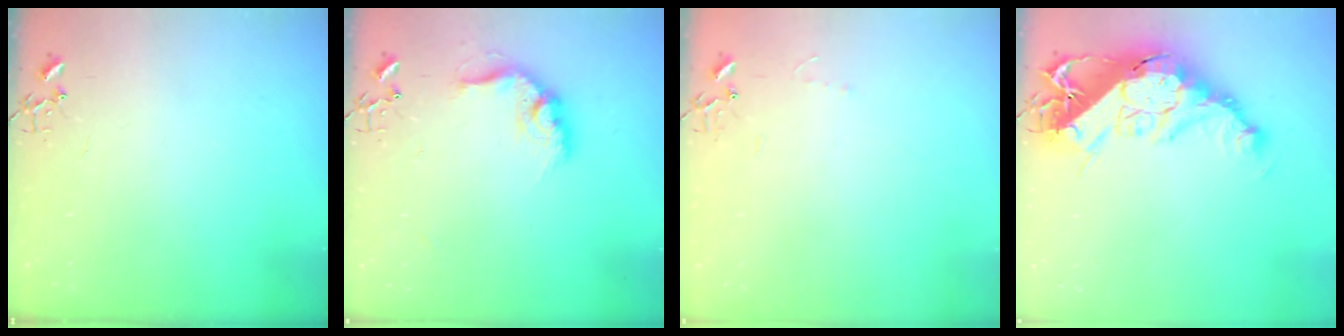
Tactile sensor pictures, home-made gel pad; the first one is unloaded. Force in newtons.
{"total": 13.4, "press": 13.4, "slide": 0.7}
{"total": 3.4, "press": 3.4, "slide": 0.5}
{"total": 21.2, "press": 21.1, "slide": 2.3}